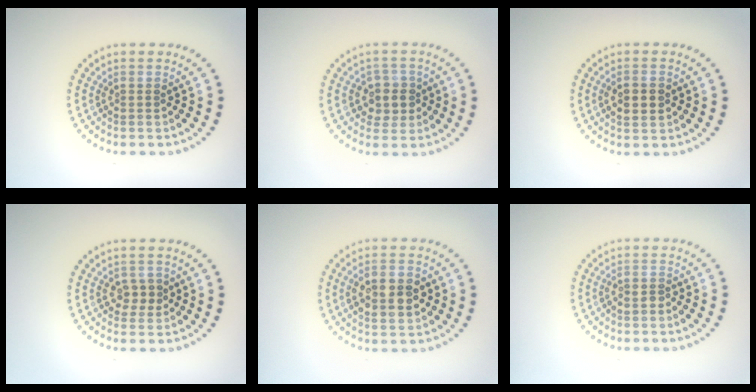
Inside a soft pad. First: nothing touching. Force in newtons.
{"total": 2.6, "press": 2.5, "slide": 0.9}
{"total": 2.5, "press": 2.5, "slide": 0.2}
{"total": 1.9, "press": 1.8, "slide": 0.5}
{"total": 4.2, "press": 4.2, "slide": 0.4}
{"total": 1.1, "press": 0.8, "slide": 0.8}